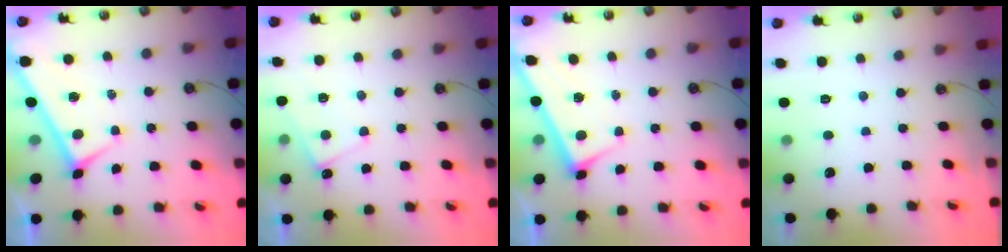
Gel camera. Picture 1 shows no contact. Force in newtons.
{"total": 3.9, "press": 3.9, "slide": 0.5}
{"total": 2.9, "press": 2.9, "slide": 0.1}
{"total": 0.0}